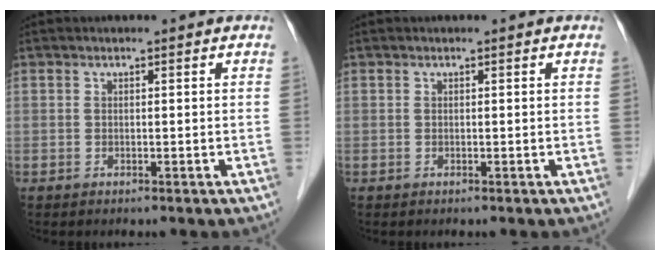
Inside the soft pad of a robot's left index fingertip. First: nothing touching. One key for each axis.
{"total": 0.0}